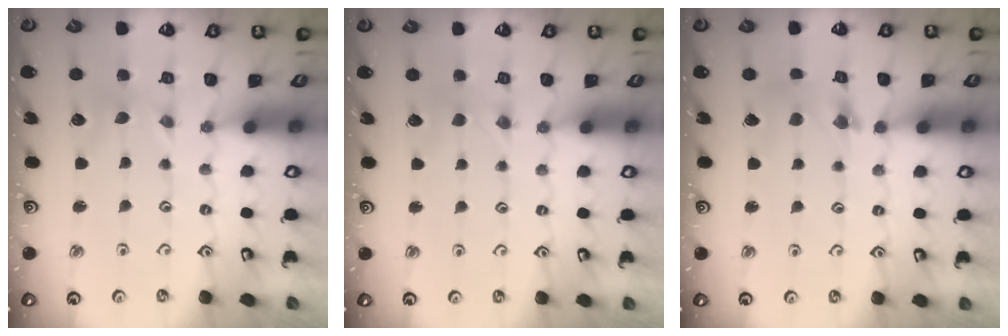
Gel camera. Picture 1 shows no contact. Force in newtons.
{"total": 2.1, "press": 2.0, "slide": 0.4}
{"total": 3.2, "press": 3.2, "slide": 0.4}